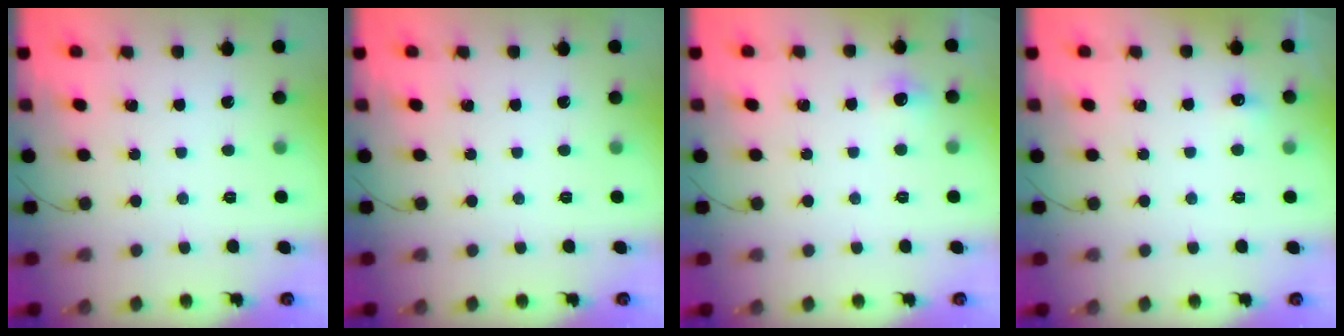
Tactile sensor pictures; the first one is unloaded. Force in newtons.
{"total": 0.0}
{"total": 4.8, "press": 4.5, "slide": 1.5}
{"total": 3.6, "press": 3.5, "slide": 0.9}